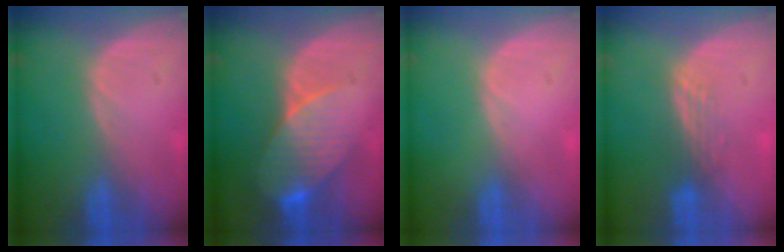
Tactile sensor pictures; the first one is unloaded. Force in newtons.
{"total": 8.2, "press": 7.3, "slide": 3.7}
{"total": 0.0}
{"total": 3.0, "press": 2.5, "slide": 1.7}